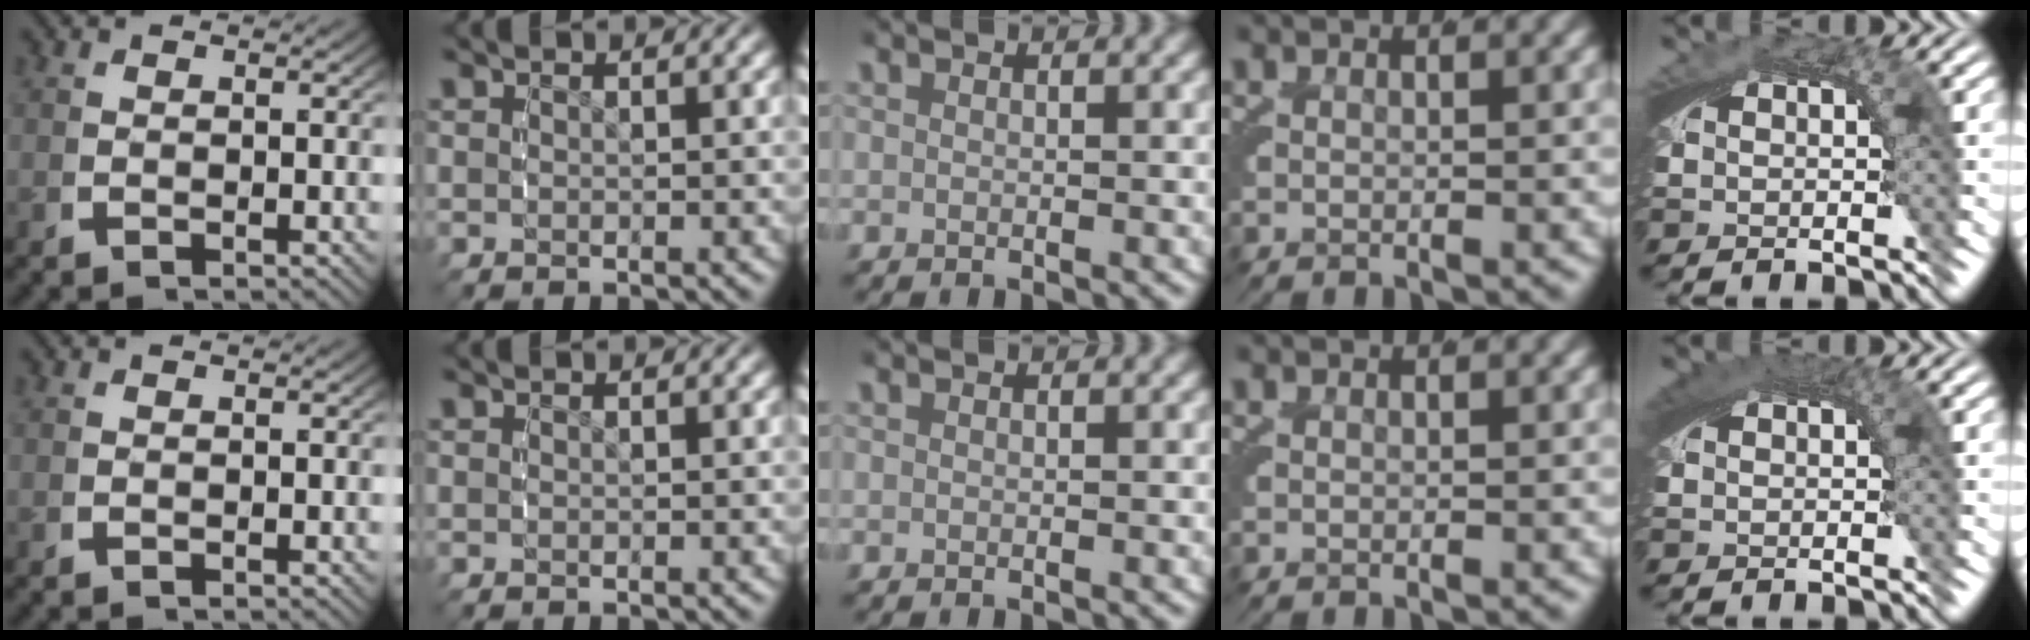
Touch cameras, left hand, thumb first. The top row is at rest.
{"little": {"total": 1.8, "force": [0.7, 0.3, 1.6], "torque": [-0.020, 0.006, 0.012]}}